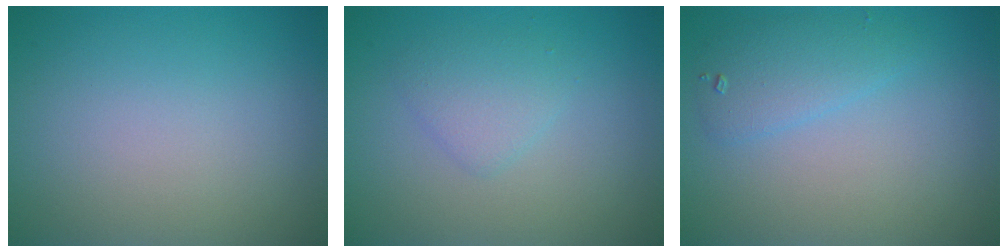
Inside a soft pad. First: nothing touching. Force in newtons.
{"total": 1.9, "press": 1.9, "slide": 0.2}
{"total": 2.4, "press": 2.4, "slide": 0.1}